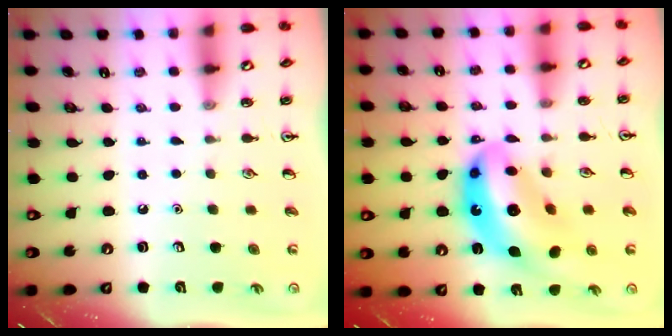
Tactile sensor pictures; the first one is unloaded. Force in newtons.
{"total": 15.7, "press": 14.7, "slide": 5.3}